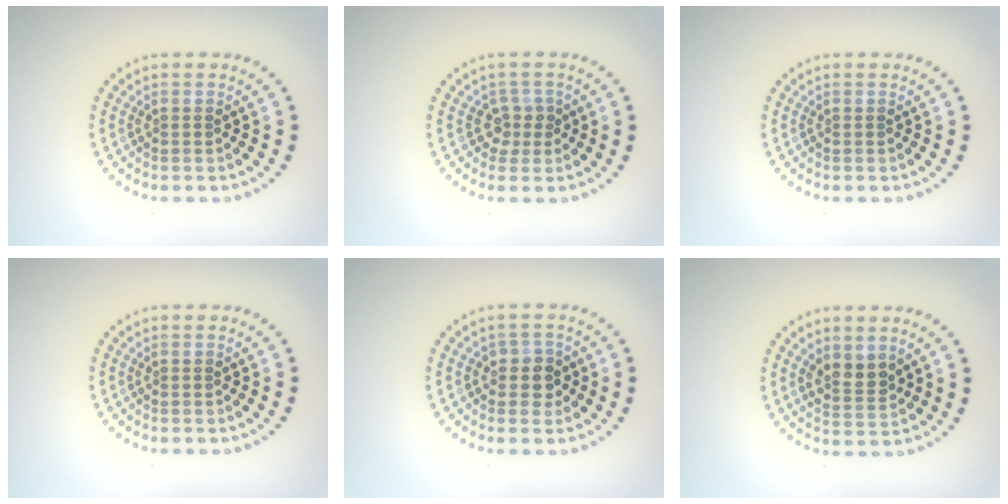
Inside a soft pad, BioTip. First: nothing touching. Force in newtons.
{"total": 1.8, "press": 1.4, "slide": 1.1}
{"total": 0.0}
{"total": 0.0}
{"total": 2.2, "press": 2.0, "slide": 0.9}
{"total": 2.5, "press": 2.3, "slide": 1.0}